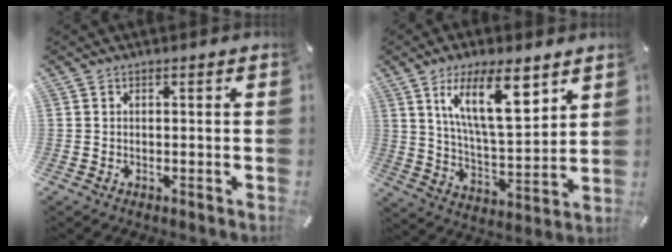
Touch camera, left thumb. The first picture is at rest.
{"total": 16.7, "force": [9.2, 6.0, 12.5], "torque": [-0.219, -0.037, 0.151]}